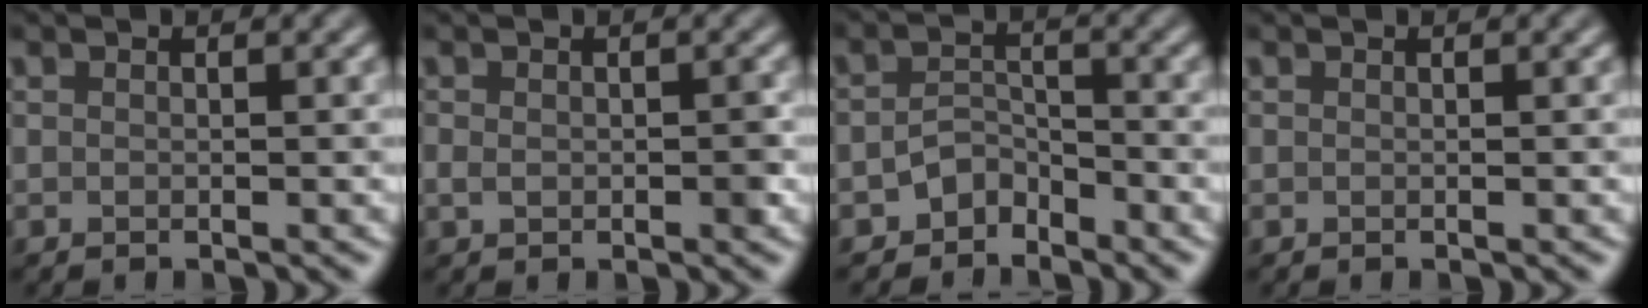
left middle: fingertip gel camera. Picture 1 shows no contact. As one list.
[{"total": 2.0, "force": [-0.4, 1.4, 1.5], "torque": [-0.027, -0.006, -0.007]}, {"total": 2.3, "force": [-1.8, 1.3, 0.6], "torque": [-0.005, 0.011, -0.036]}, {"total": 0.0}]